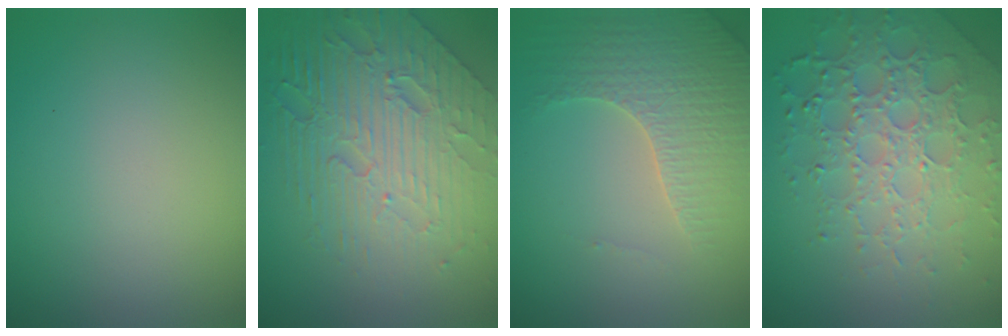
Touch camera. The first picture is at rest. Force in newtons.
{"total": 8.1, "press": 5.5, "slide": 5.9}
{"total": 4.0, "press": 3.9, "slide": 1.1}
{"total": 6.4, "press": 4.9, "slide": 4.2}